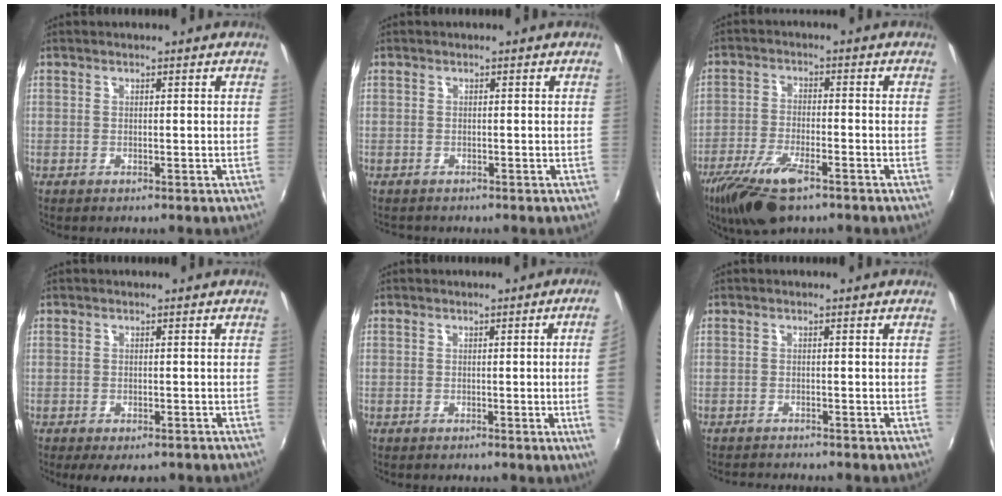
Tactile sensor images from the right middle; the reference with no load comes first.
{"total": 0.8, "force": [-0.8, 0.2, 0.1], "torque": [-0.006, -0.001, -0.011]}
{"total": 11.5, "force": [-7.4, 3.9, 7.8], "torque": [-0.180, -0.031, -0.145]}
{"total": 4.0, "force": [-2.9, 1.6, 2.3], "torque": [-0.052, -0.018, -0.043]}
{"total": 5.3, "force": [0.1, -1.9, 4.9], "torque": [-0.069, -0.008, 0.004]}
{"total": 2.9, "force": [-2.8, -0.2, 0.6], "torque": [-0.025, -0.013, -0.051]}